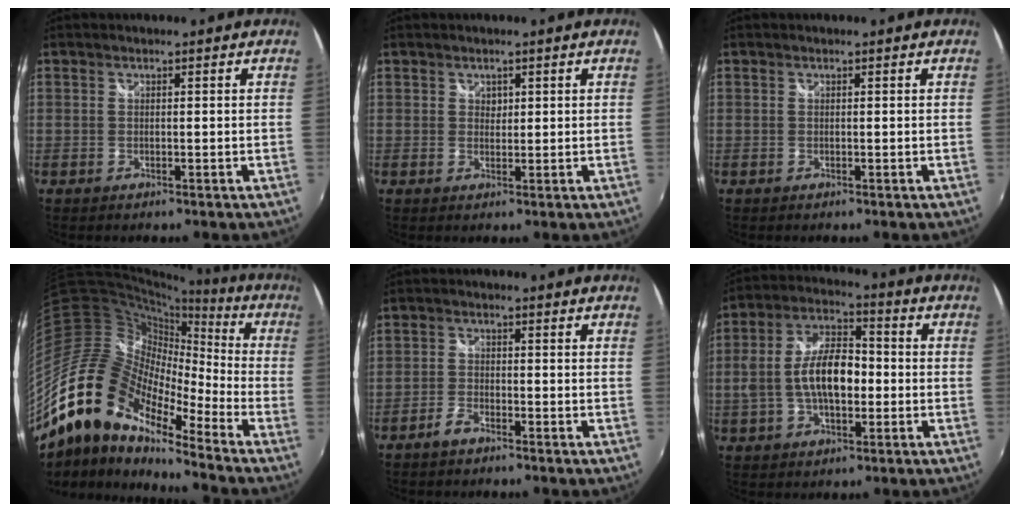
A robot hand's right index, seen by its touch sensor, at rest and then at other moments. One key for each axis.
{"total": 1.2, "fx": 0.5, "fy": 1.1, "fz": 0.2, "tx": -0.001, "ty": 0.003, "tz": 0.008}
{"total": 0.0}
{"total": 17.7, "fx": -12.1, "fy": 7.5, "fz": 10.5, "tx": -0.166, "ty": -0.022, "tz": -0.241}
{"total": 2.8, "fx": -2.3, "fy": 1.1, "fz": 1.3, "tx": -0.041, "ty": 0.002, "tz": -0.048}
{"total": 12.1, "fx": -1.6, "fy": 6.0, "fz": 10.4, "tx": -0.204, "ty": 0.012, "tz": -0.027}